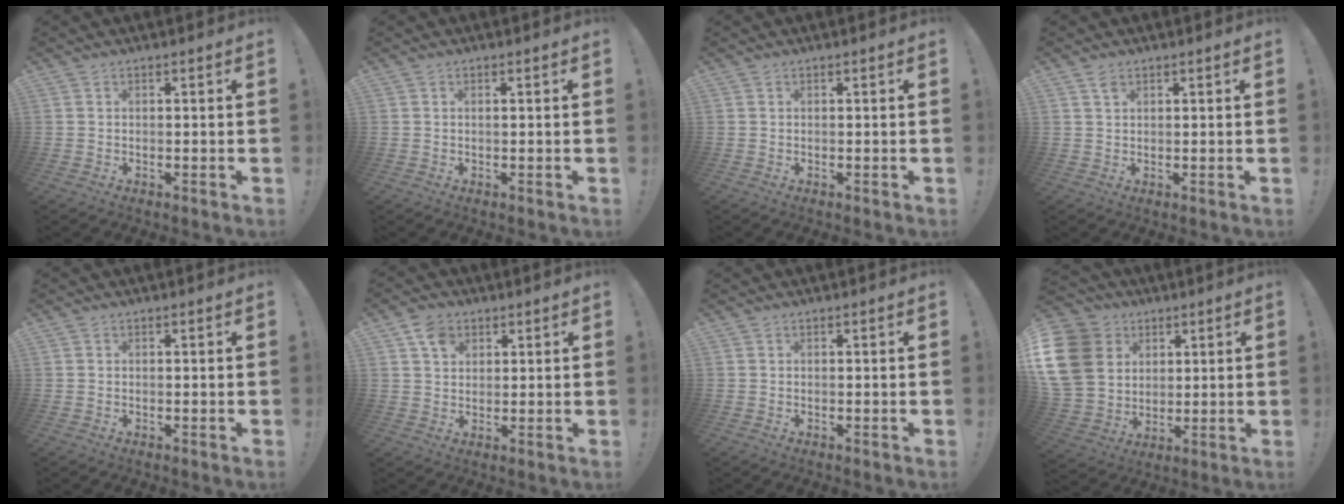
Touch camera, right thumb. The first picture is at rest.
{"total": 0.5, "force": [0.2, -0.1, 0.4], "torque": [-0.008, 0.000, 0.003]}
{"total": 0.0}
{"total": 2.0, "force": [1.3, 0.9, 1.2], "torque": [-0.022, -0.003, 0.024]}
{"total": 0.0}
{"total": 6.0, "force": [3.2, 4.4, 2.6], "torque": [-0.044, -0.006, 0.061]}
{"total": 0.0}
{"total": 17.0, "force": [4.5, 14.0, 8.6], "torque": [-0.157, -0.011, 0.094]}